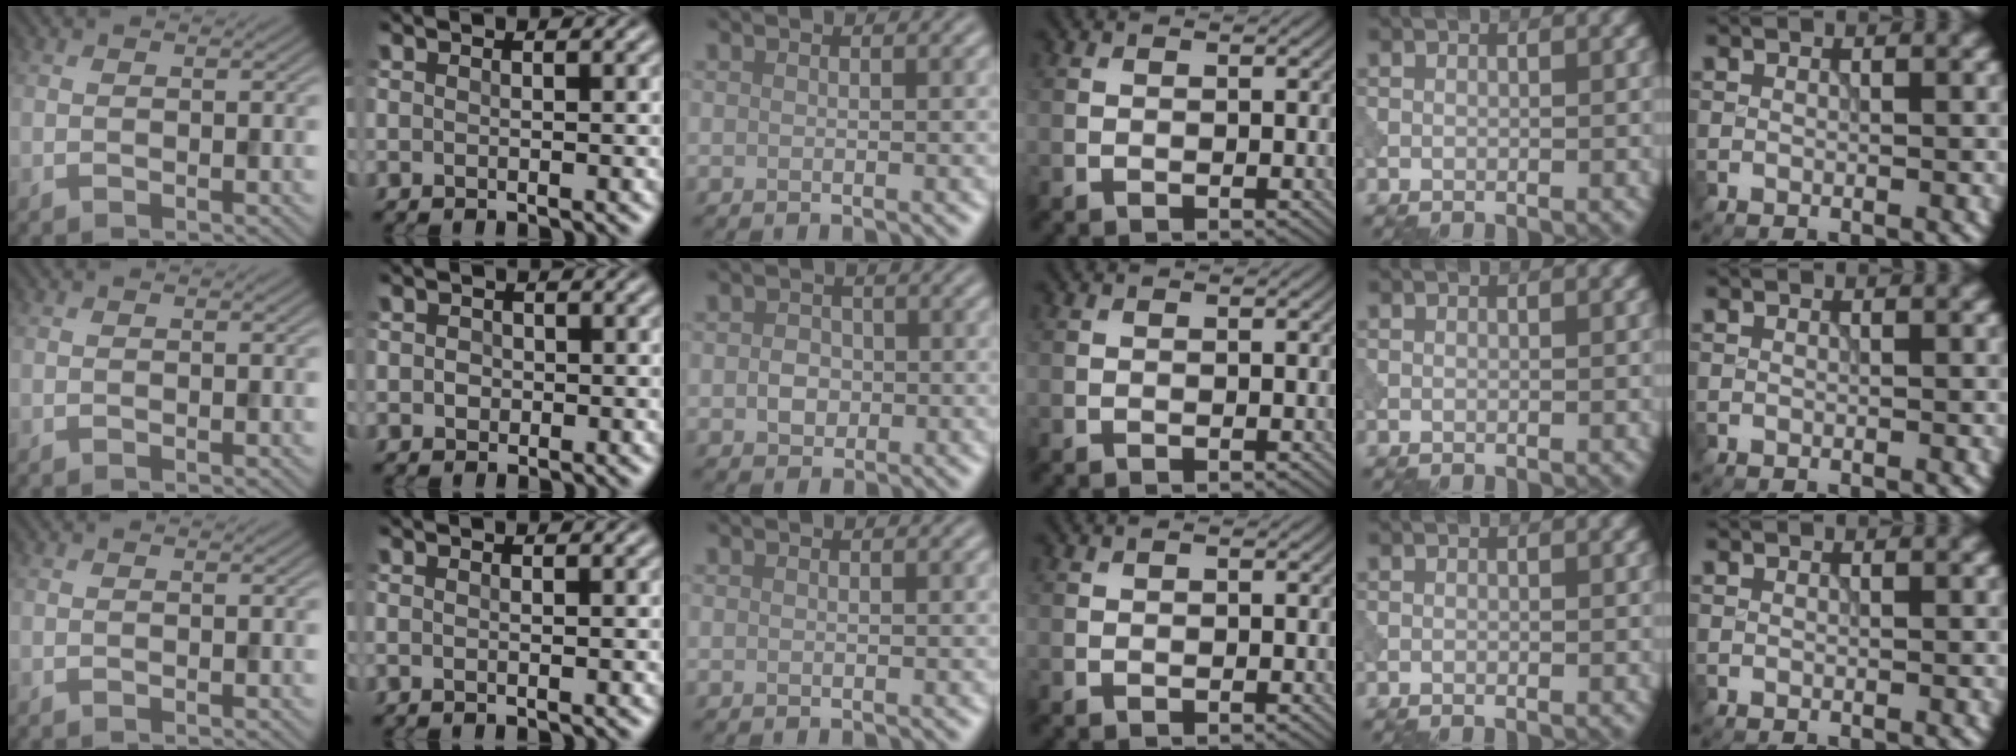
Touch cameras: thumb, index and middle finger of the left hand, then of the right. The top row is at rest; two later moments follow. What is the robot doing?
{"motion": "extract", "object": "peg toy"}